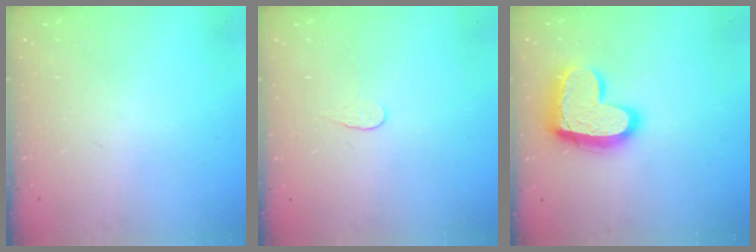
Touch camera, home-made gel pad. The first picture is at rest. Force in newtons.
{"total": 3.9, "press": 3.9, "slide": 0.4}
{"total": 17.5, "press": 17.4, "slide": 1.3}